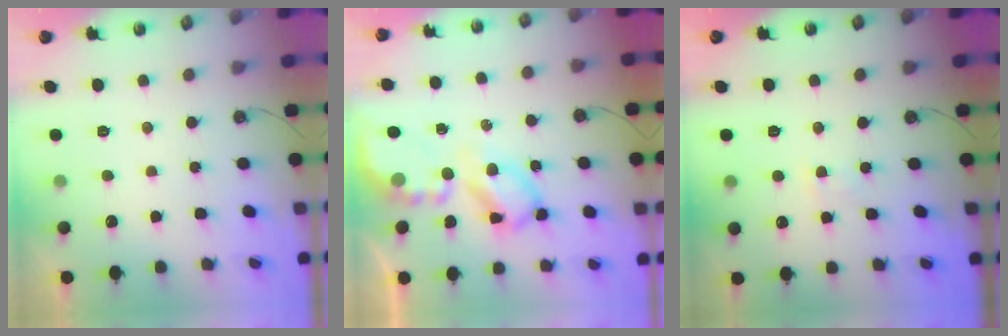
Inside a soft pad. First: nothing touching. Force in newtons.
{"total": 10.4, "press": 10.4, "slide": 0.9}
{"total": 2.4, "press": 2.4, "slide": 0.4}